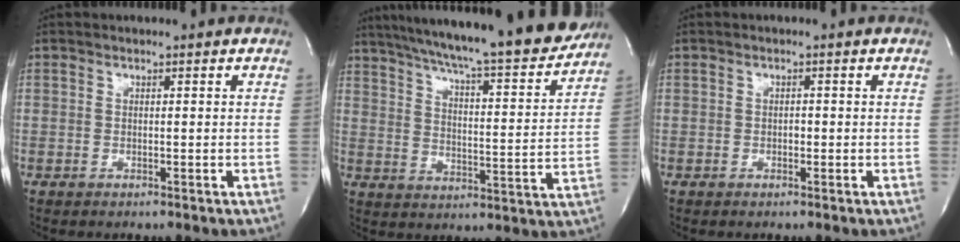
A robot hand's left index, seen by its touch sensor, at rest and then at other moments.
{"total": 23.7, "force": [21.1, 1.5, 10.7], "torque": [-0.177, -0.038, 0.284]}
{"total": 0.7, "force": [-0.2, 0.4, 0.5], "torque": [-0.010, 0.001, -0.004]}